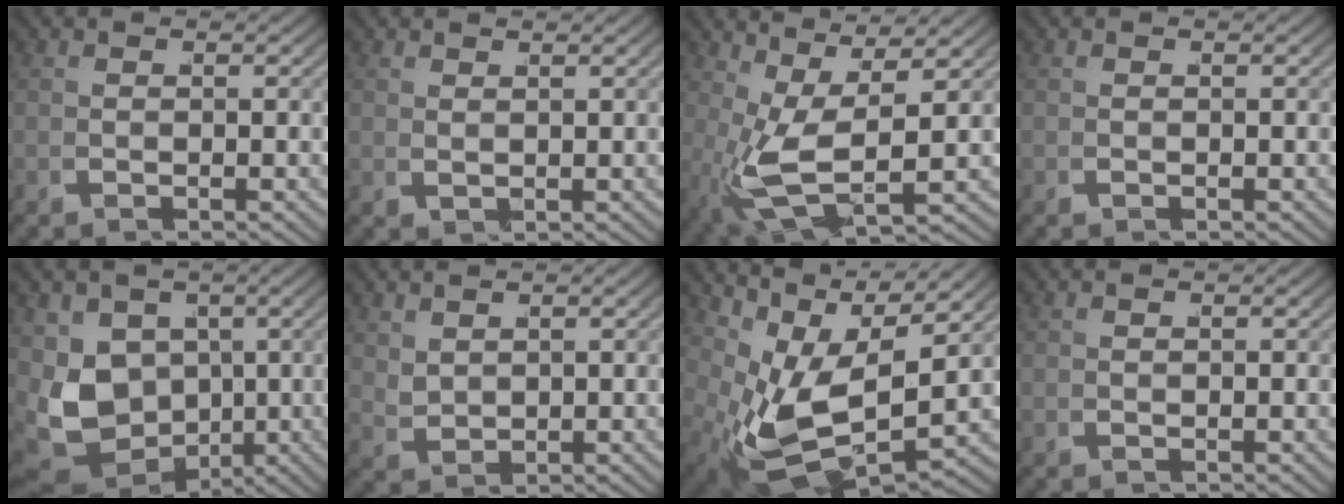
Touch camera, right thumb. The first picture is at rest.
{"total": 1.3, "force": [1.2, -0.6, -0.1], "torque": [0.008, 0.009, 0.023]}
{"total": 7.2, "force": [0.7, 3.3, 6.4], "torque": [-0.149, -0.041, 0.034]}
{"total": 0.0}
{"total": 10.9, "force": [-1.5, 8.5, 6.6], "torque": [-0.172, -0.064, 0.001]}
{"total": 1.6, "force": [1.3, 0.5, 0.7], "torque": [-0.015, -0.003, 0.036]}
{"total": 10.2, "force": [1.3, 5.6, 8.4], "torque": [-0.188, -0.034, 0.037]}
{"total": 0.0}